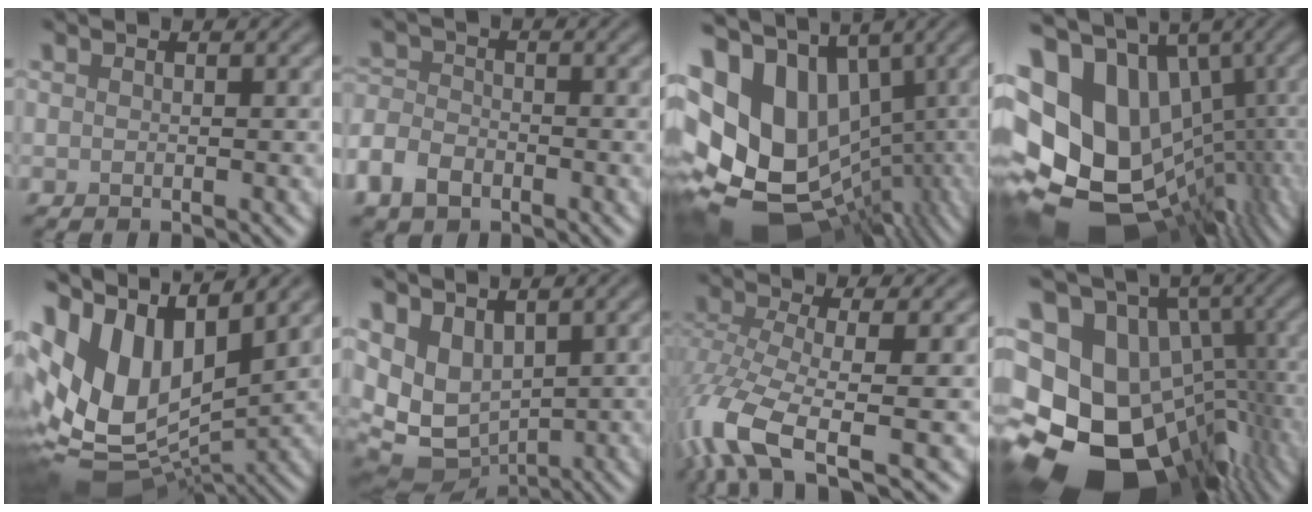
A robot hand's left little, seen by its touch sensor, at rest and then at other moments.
{"total": 4.1, "force": [-2.4, 2.7, 2.0], "torque": [-0.046, -0.002, -0.059]}
{"total": 17.2, "force": [0.7, 12.9, 11.4], "torque": [-0.191, -0.003, 0.057]}
{"total": 19.4, "force": [-1.8, 15.1, 12.0], "torque": [-0.207, 0.003, 0.001]}
{"total": 14.5, "force": [4.5, 8.4, 10.9], "torque": [-0.221, 0.008, 0.090]}
{"total": 6.8, "force": [1.5, 4.8, 4.6], "torque": [-0.097, -0.017, 0.046]}
{"total": 9.2, "force": [-4.4, 3.2, 7.4], "torque": [-0.163, -0.008, -0.093]}
{"total": 21.6, "force": [-6.9, 16.4, 12.1], "torque": [-0.193, -0.005, -0.109]}